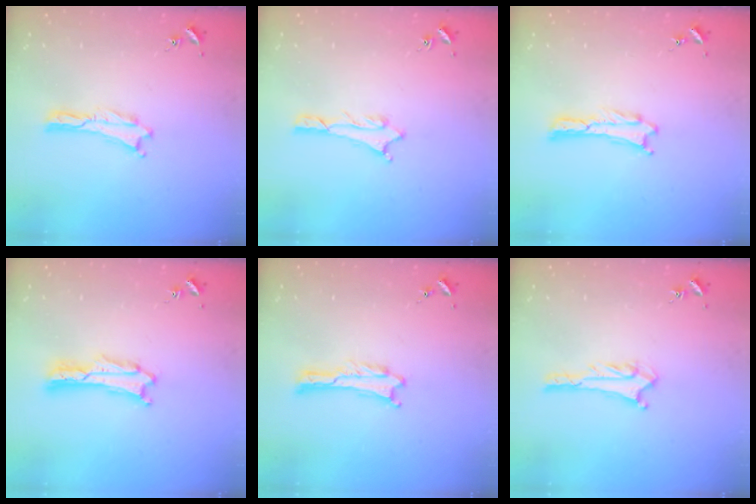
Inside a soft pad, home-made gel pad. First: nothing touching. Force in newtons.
{"total": 1.1, "press": 1.0, "slide": 0.1}
{"total": 0.0}
{"total": 1.4, "press": 1.4, "slide": 0.0}
{"total": 0.0}
{"total": 2.8, "press": 2.8, "slide": 0.2}